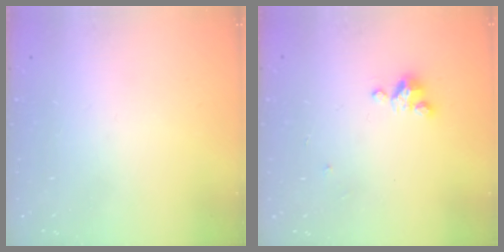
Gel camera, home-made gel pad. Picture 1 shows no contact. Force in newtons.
{"total": 2.9, "press": 2.9, "slide": 0.3}